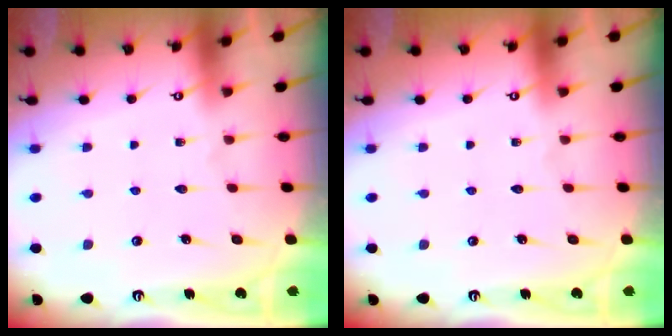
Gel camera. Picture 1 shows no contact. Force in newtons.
{"total": 0.0}